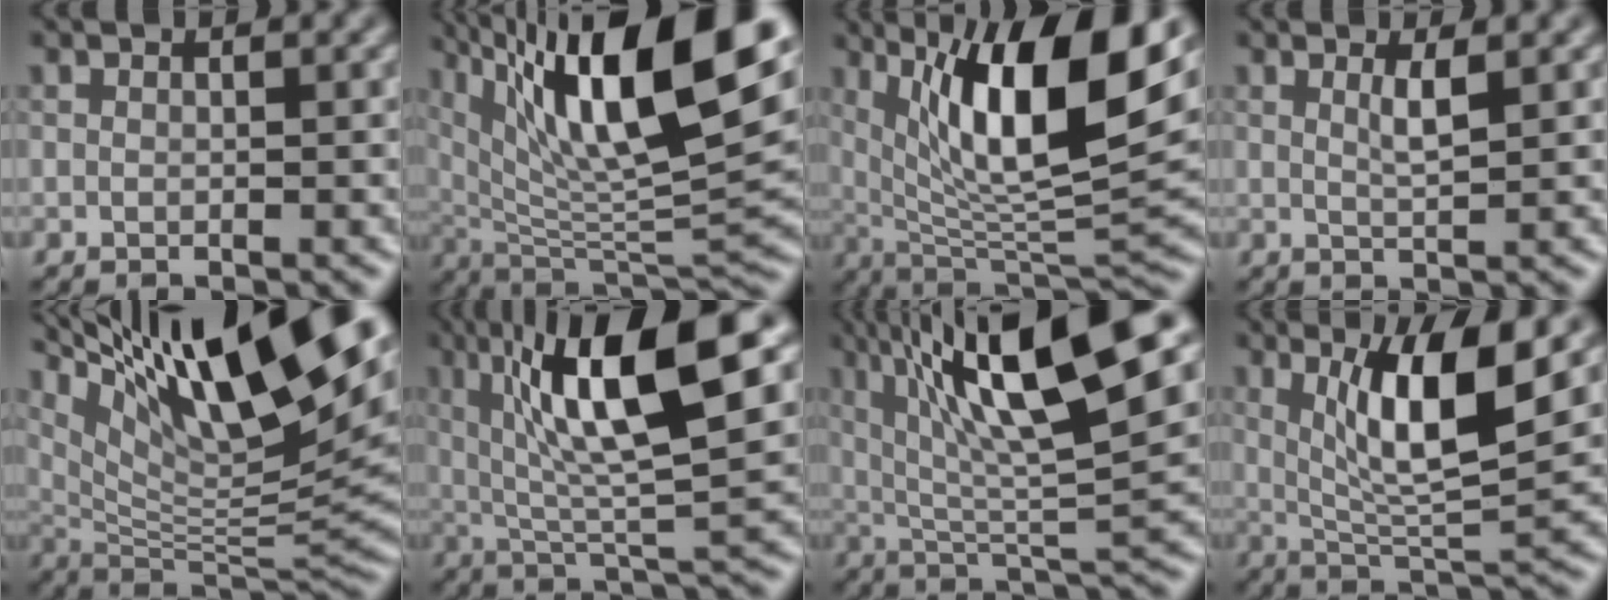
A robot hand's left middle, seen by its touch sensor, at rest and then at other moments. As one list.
[{"total": 16.1, "force": [7.3, 4.5, 13.6], "torque": [-0.232, 0.009, 0.131]}, {"total": 13.2, "force": [5.0, 3.7, 11.7], "torque": [-0.187, -0.004, 0.091]}, {"total": 1.6, "force": [0.7, 0.2, 1.4], "torque": [-0.028, -0.002, 0.010]}, {"total": 16.3, "force": [8.3, 4.1, 13.4], "torque": [-0.231, 0.012, 0.156]}, {"total": 12.9, "force": [4.4, 2.6, 11.9], "torque": [-0.189, 0.014, 0.075]}, {"total": 14.0, "force": [5.7, 2.8, 12.5], "torque": [-0.204, 0.016, 0.096]}, {"total": 8.1, "force": [2.7, 1.7, 7.5], "torque": [-0.127, -0.010, 0.053]}]